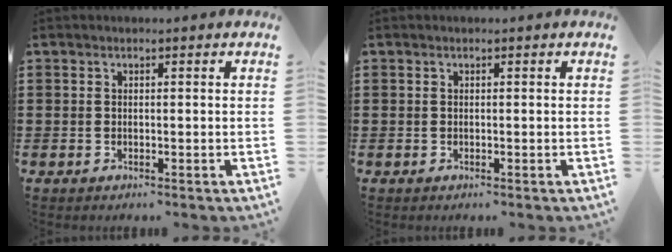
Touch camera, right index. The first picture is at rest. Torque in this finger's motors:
{"motor_torque": [-0.06, -0.03, 0.02, 0.01]}